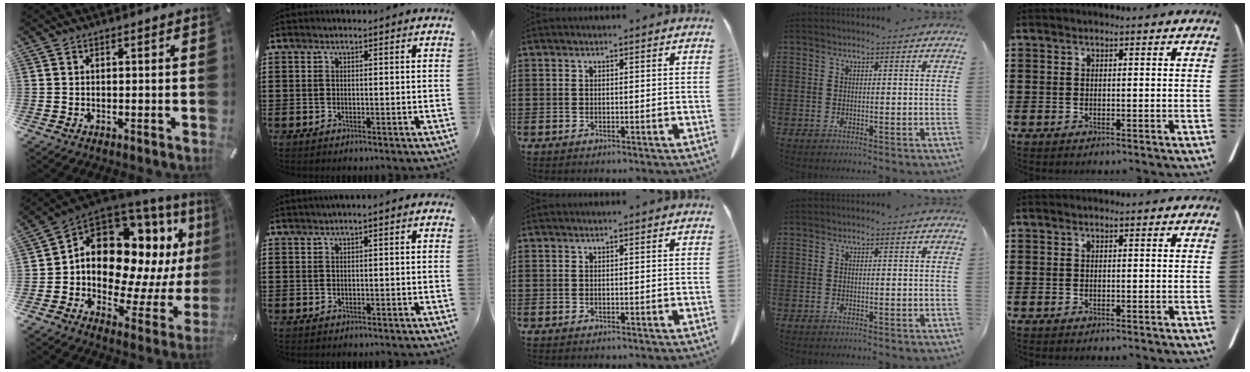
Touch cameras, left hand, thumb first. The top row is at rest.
{"thumb": {"total": 15.8, "force": [5.5, 11.2, 9.7], "torque": [-0.164, -0.056, 0.095]}, "index": {"total": 0.9, "force": [-0.6, 0.3, 0.6], "torque": [-0.011, 0.000, -0.013]}}